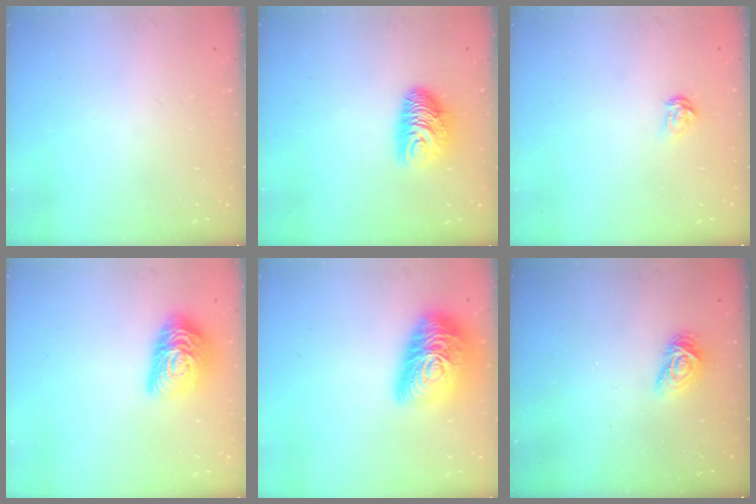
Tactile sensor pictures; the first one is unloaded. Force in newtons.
{"total": 10.0, "press": 10.0, "slide": 0.5}
{"total": 3.9, "press": 3.9, "slide": 0.4}
{"total": 14.9, "press": 14.9, "slide": 0.8}
{"total": 21.3, "press": 21.2, "slide": 1.0}
{"total": 8.3, "press": 8.3, "slide": 0.3}